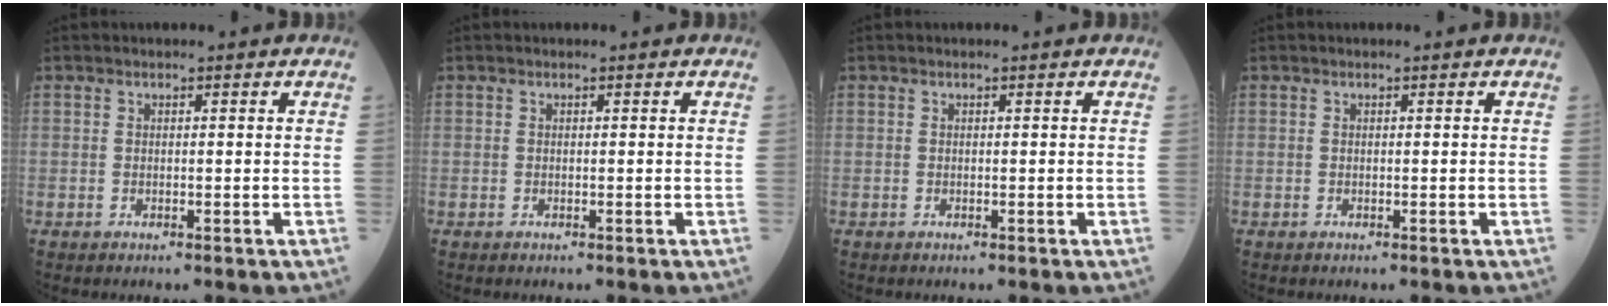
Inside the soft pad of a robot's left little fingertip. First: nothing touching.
{"total": 0.0}
{"total": 0.0}
{"total": 0.0}